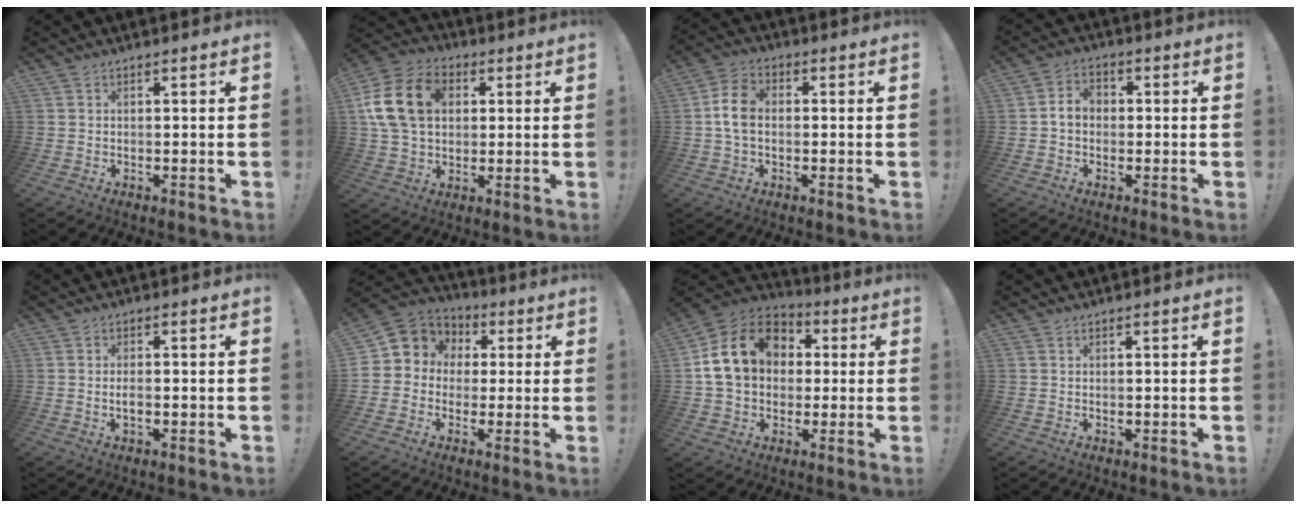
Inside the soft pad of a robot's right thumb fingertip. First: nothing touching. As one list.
[{"total": 18.4, "force": [4.1, 13.7, 11.7], "torque": [-0.208, 0.004, 0.079]}, {"total": 8.7, "force": [-0.3, 5.9, 6.4], "torque": [-0.113, 0.010, -0.003]}, {"total": 5.3, "force": [-0.3, 4.1, 3.4], "torque": [-0.056, 0.014, -0.004]}, {"total": 2.3, "force": [-0.7, 0.9, 2.0], "torque": [-0.029, 0.000, -0.013]}, {"total": 7.6, "force": [0.7, 7.3, 2.0], "torque": [-0.030, -0.001, 0.021]}, {"total": 18.4, "force": [4.1, 14.2, 10.9], "torque": [-0.169, -0.003, 0.081]}, {"total": 0.0}]